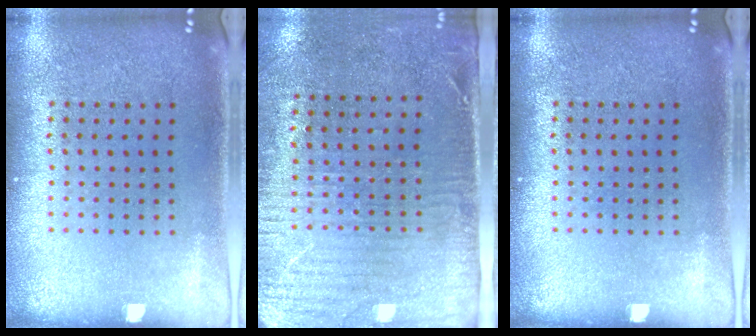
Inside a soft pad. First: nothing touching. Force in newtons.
{"total": 3.1, "press": 2.6, "slide": 1.6}
{"total": 0.0}